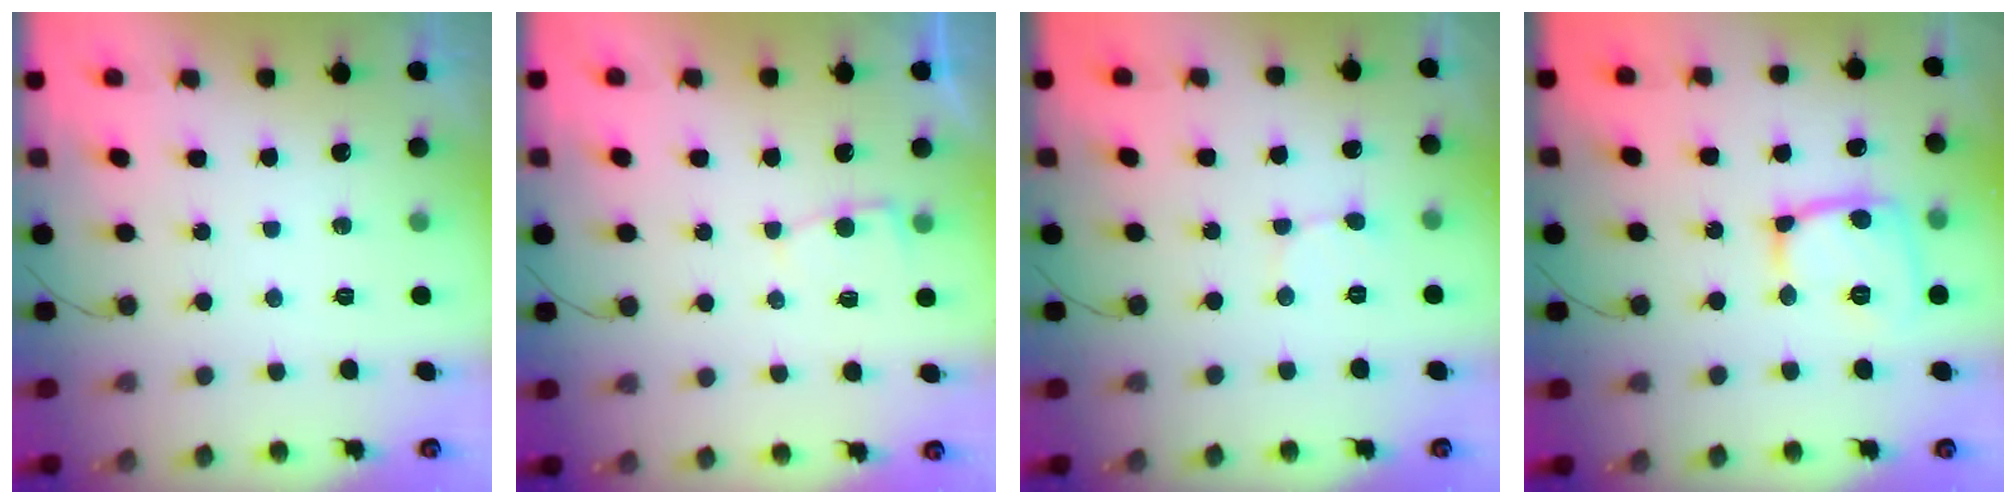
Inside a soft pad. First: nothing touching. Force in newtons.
{"total": 2.6, "press": 2.6, "slide": 0.3}
{"total": 0.9, "press": 0.9, "slide": 0.1}
{"total": 14.1, "press": 14.1, "slide": 1.0}